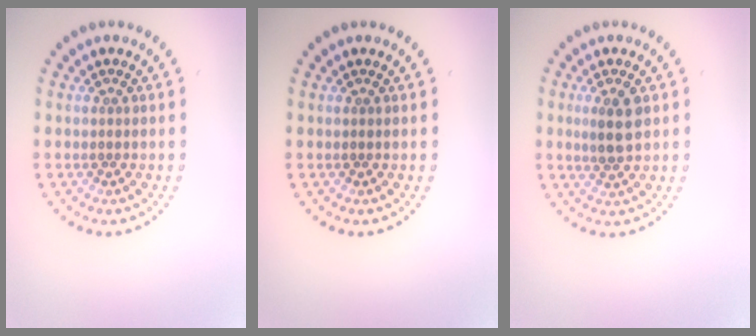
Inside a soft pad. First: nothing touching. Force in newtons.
{"total": 0.0}
{"total": 2.7, "press": 2.5, "slide": 0.9}